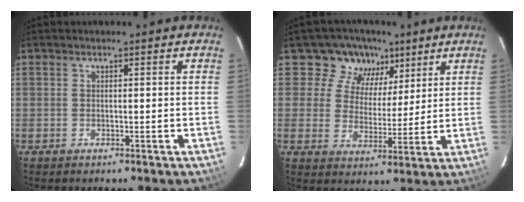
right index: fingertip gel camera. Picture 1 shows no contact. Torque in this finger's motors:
{"motor_torque": [0.07, 0.03, 0.06, 0.00]}